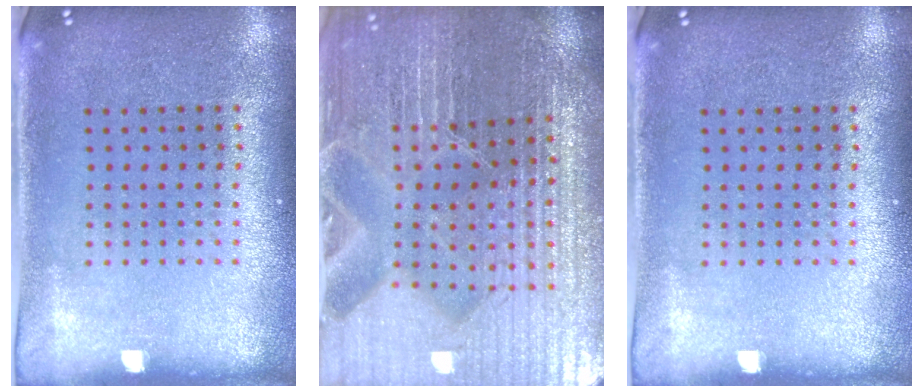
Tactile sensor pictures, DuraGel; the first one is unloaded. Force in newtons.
{"total": 5.4, "press": 5.1, "slide": 1.8}
{"total": 0.0}